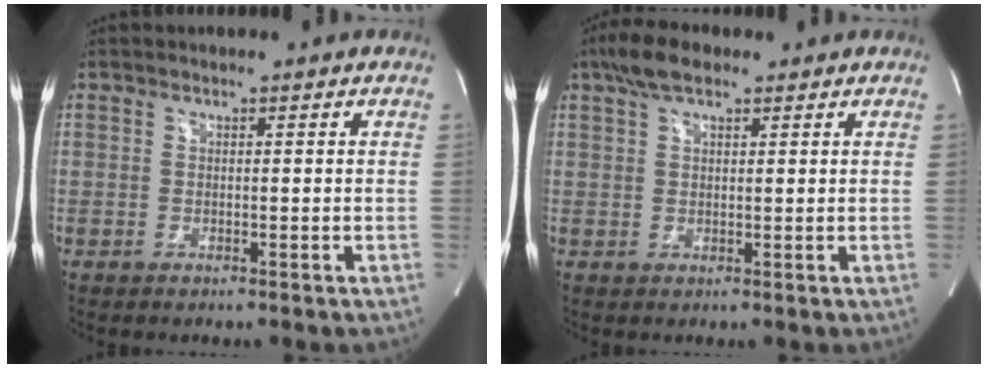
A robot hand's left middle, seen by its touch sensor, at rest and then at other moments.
{"total": 5.1, "force": [3.4, 1.8, 3.3], "torque": [-0.075, 0.020, 0.062]}